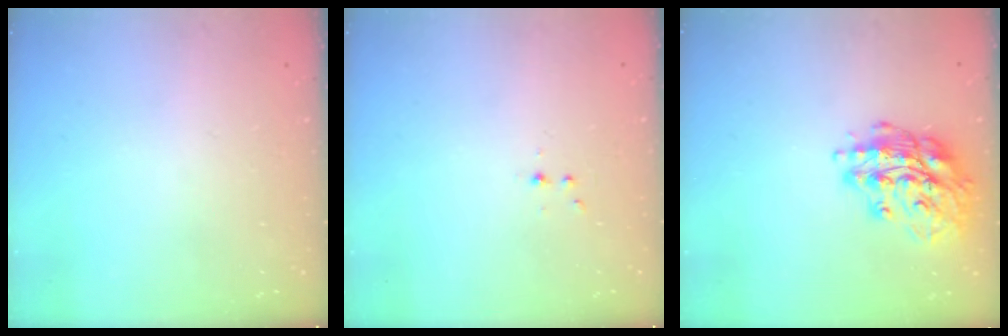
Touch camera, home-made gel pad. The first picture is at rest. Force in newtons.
{"total": 2.8, "press": 2.4, "slide": 1.5}
{"total": 16.8, "press": 16.8, "slide": 1.4}